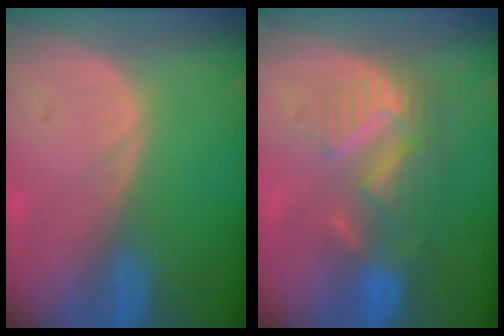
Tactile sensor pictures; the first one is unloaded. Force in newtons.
{"total": 8.8, "press": 7.8, "slide": 4.1}